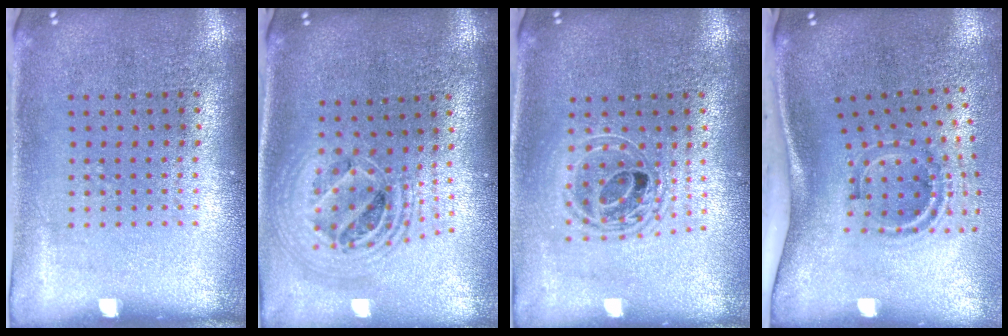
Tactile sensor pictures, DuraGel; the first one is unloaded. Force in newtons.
{"total": 2.2, "press": 1.7, "slide": 1.4}
{"total": 1.7, "press": 1.4, "slide": 0.9}
{"total": 1.9, "press": 1.2, "slide": 1.5}